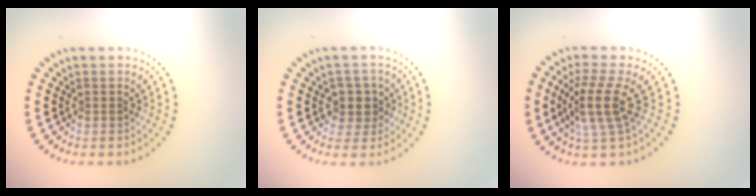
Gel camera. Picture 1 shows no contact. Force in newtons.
{"total": 2.5, "press": 2.1, "slide": 1.3}
{"total": 3.8, "press": 2.8, "slide": 2.6}